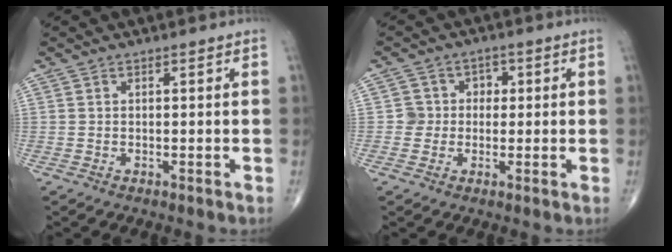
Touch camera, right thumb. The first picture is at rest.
{"total": 4.1, "force": [0.0, 4.0, 0.4], "torque": [0.033, 0.013, -0.008]}